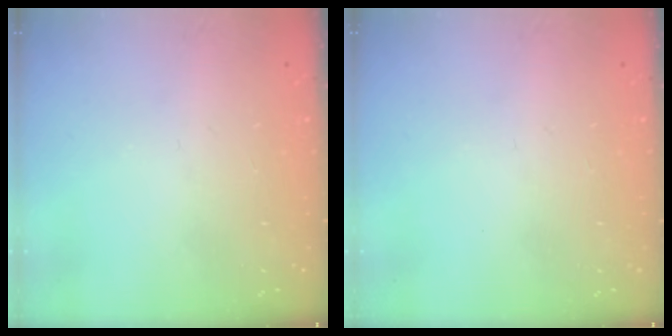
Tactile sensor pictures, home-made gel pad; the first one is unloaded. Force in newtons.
{"total": 0.0}